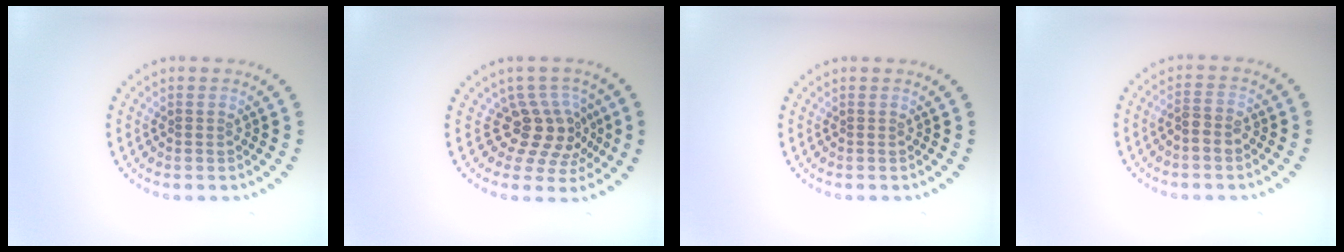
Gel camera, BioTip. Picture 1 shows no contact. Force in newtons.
{"total": 4.0, "press": 3.0, "slide": 2.7}
{"total": 0.0}
{"total": 1.7, "press": 1.6, "slide": 0.7}